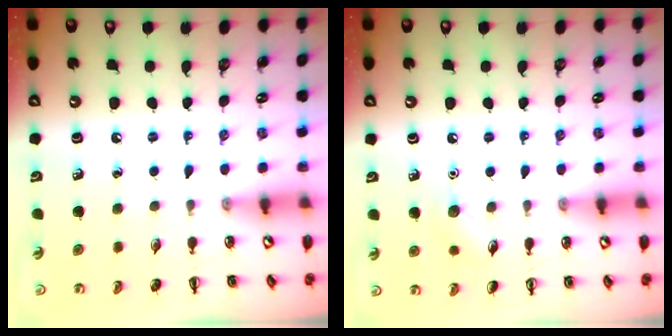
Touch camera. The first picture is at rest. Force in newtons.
{"total": 5.7, "press": 5.5, "slide": 1.6}